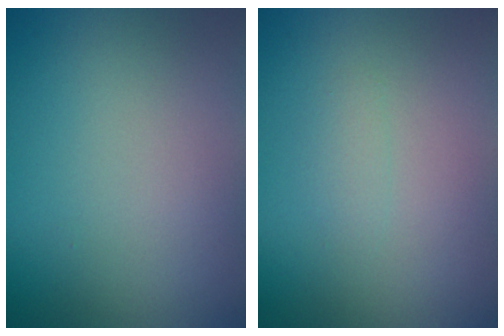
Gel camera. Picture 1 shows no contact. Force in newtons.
{"total": 0.8, "press": 0.8, "slide": 0.0}